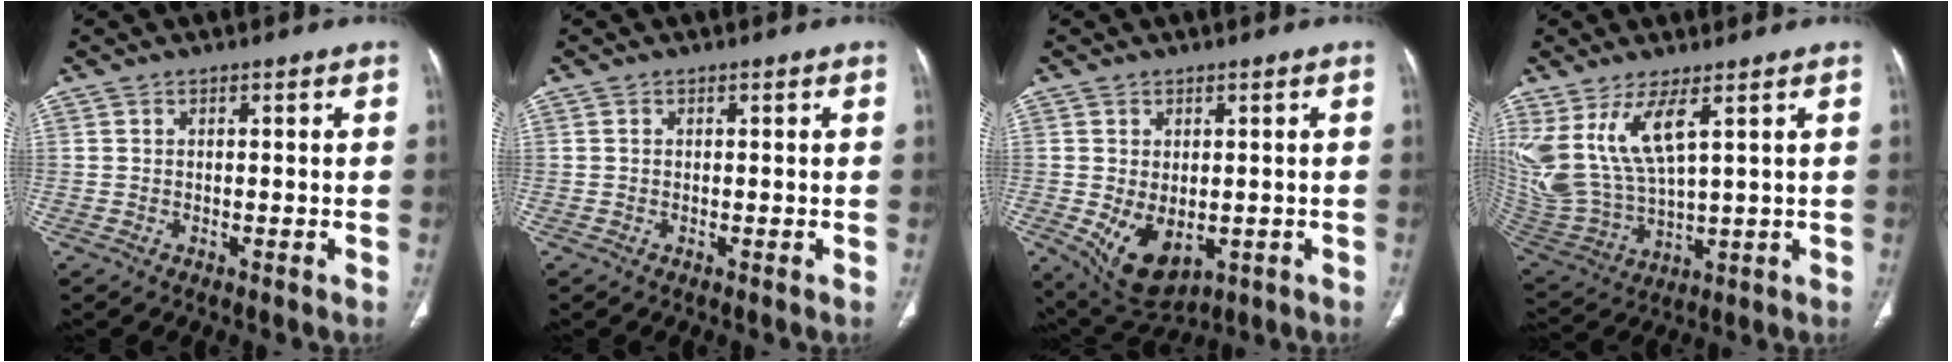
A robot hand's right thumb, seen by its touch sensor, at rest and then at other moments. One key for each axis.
{"total": 0.0}
{"total": 9.2, "fx": -1.8, "fy": 5.8, "fz": 6.8, "tx": -0.102, "ty": -0.013, "tz": -0.006}
{"total": 14.1, "fx": 6.1, "fy": 5.0, "fz": 11.7, "tx": -0.257, "ty": -0.037, "tz": 0.144}